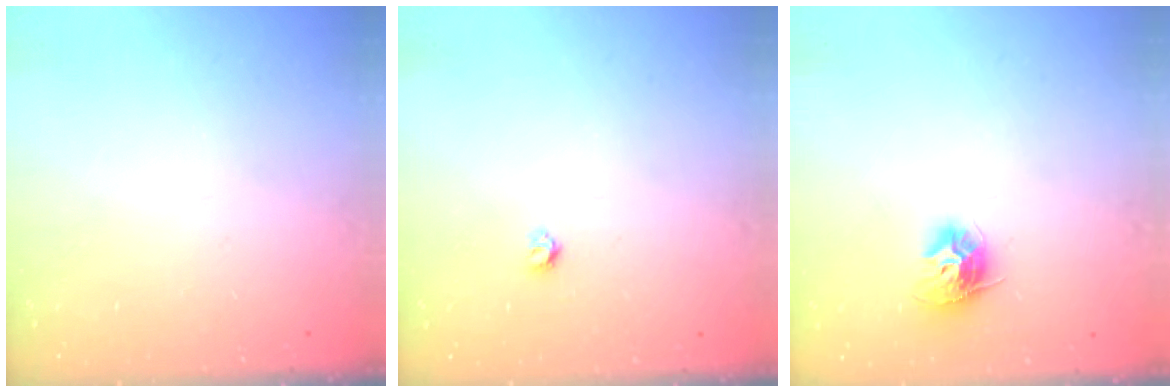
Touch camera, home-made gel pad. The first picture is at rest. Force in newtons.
{"total": 3.2, "press": 3.2, "slide": 0.3}
{"total": 9.9, "press": 9.9, "slide": 0.5}